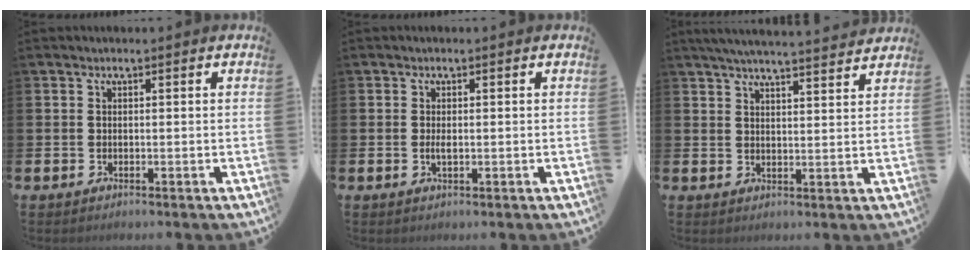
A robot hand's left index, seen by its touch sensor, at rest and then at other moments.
{"total": 1.2, "force": [0.0, 0.5, 1.1], "torque": [-0.028, 0.005, -0.001]}
{"total": 5.2, "force": [5.0, -0.3, 1.3], "torque": [-0.037, -0.025, 0.088]}